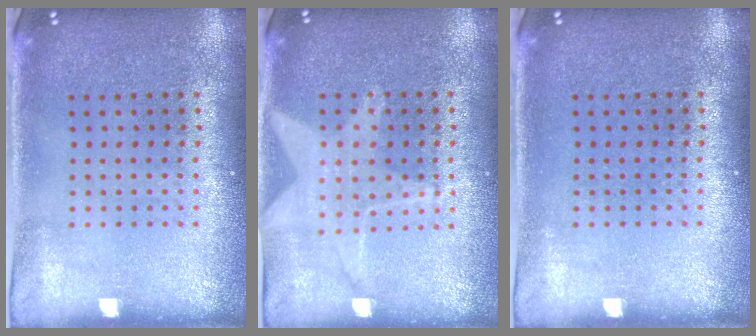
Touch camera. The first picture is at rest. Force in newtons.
{"total": 1.2, "press": 1.2, "slide": 0.3}
{"total": 0.0}